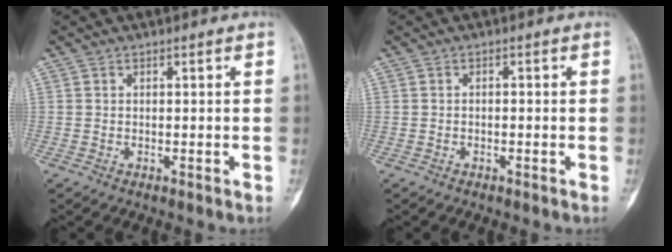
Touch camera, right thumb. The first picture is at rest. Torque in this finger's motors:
{"motor_torque": [-0.22, -0.05, -0.18, -0.11, -0.05]}